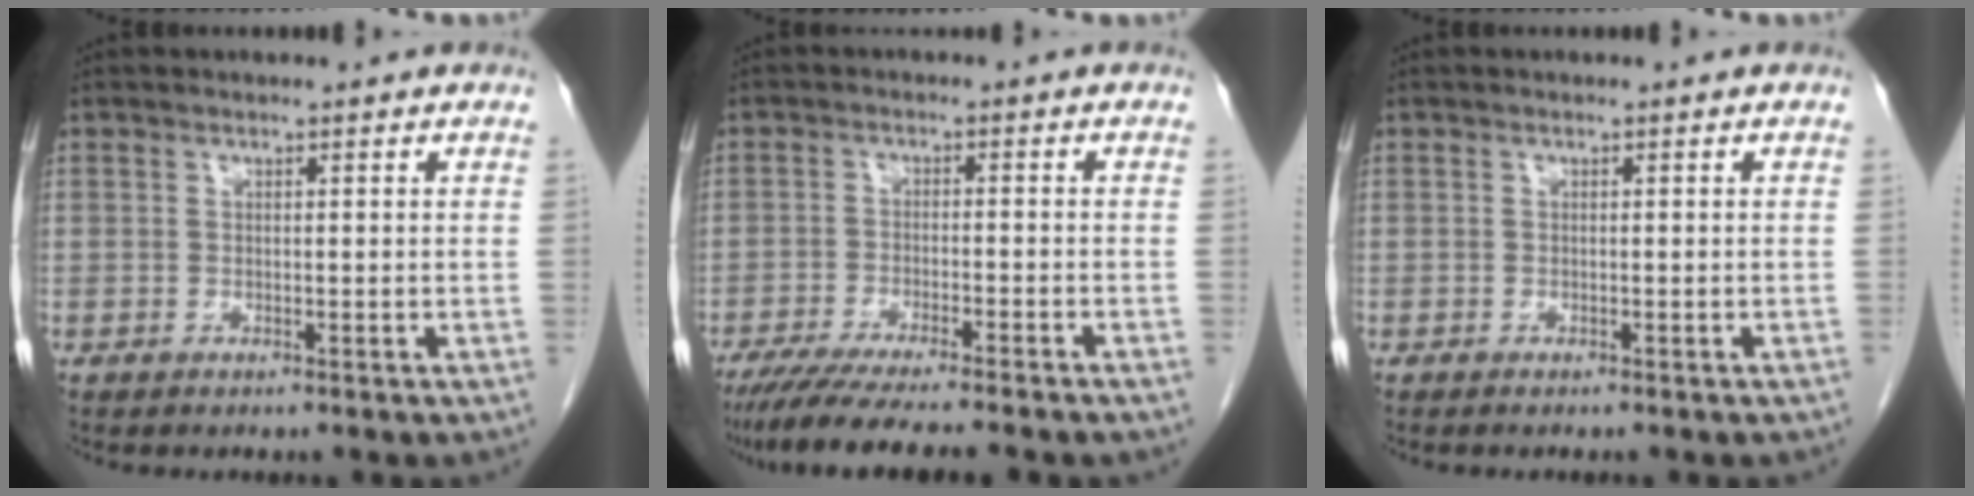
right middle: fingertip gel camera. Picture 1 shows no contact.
{"total": 12.1, "force": [-10.2, 0.3, 6.5], "torque": [-0.085, -0.027, -0.156]}
{"total": 2.2, "force": [-1.9, 0.4, 1.0], "torque": [-0.015, -0.004, -0.020]}